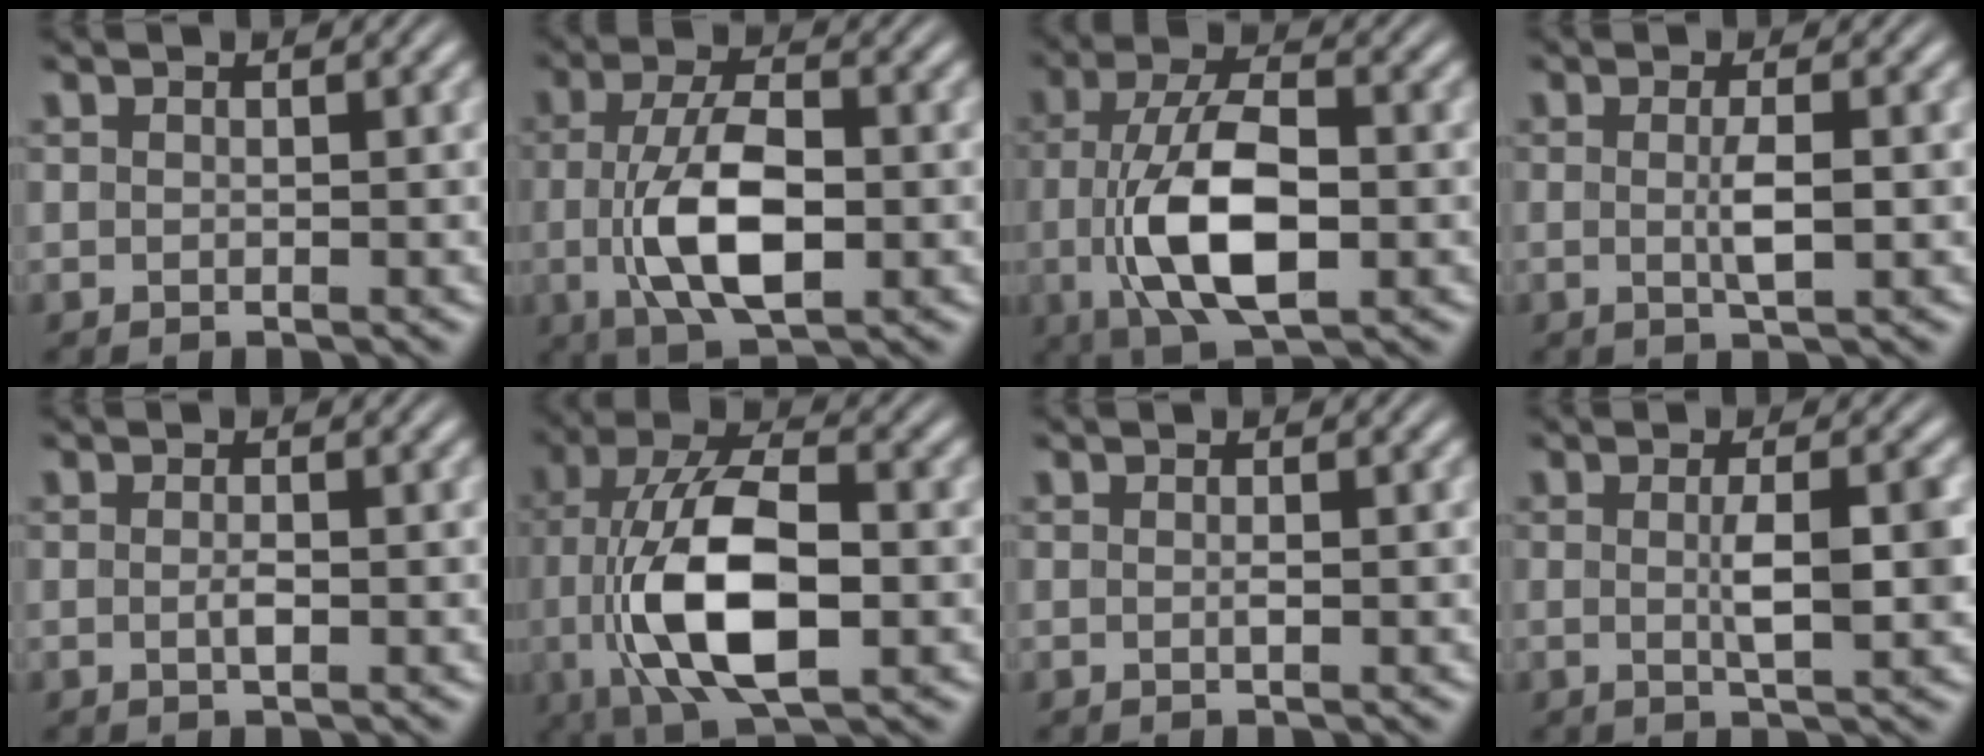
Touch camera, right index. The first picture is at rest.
{"total": 7.4, "force": [-0.9, 3.1, 6.6], "torque": [-0.122, -0.017, -0.010]}
{"total": 9.0, "force": [-0.9, 4.2, 8.0], "torque": [-0.149, -0.022, -0.005]}
{"total": 2.3, "force": [-0.4, 0.0, 2.2], "torque": [-0.039, -0.011, -0.003]}
{"total": 1.1, "force": [-0.5, 0.2, 1.0], "torque": [-0.015, -0.007, -0.009]}
{"total": 11.3, "force": [-0.2, 5.8, 9.7], "torque": [-0.193, -0.027, 0.010]}
{"total": 0.5, "force": [-0.2, 0.2, 0.4], "torque": [-0.007, -0.003, -0.005]}
{"total": 3.2, "force": [-0.4, 0.3, 3.2], "torque": [-0.048, -0.011, -0.002]}